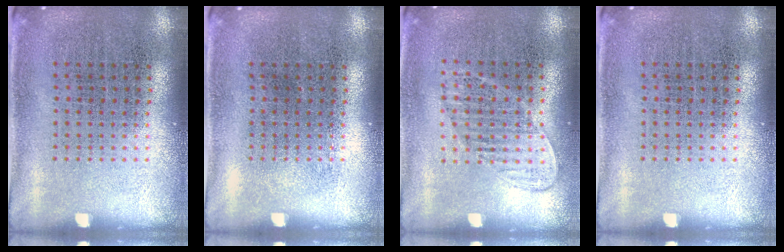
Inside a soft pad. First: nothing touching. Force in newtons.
{"total": 0.0}
{"total": 1.2, "press": 1.1, "slide": 0.5}
{"total": 0.0}